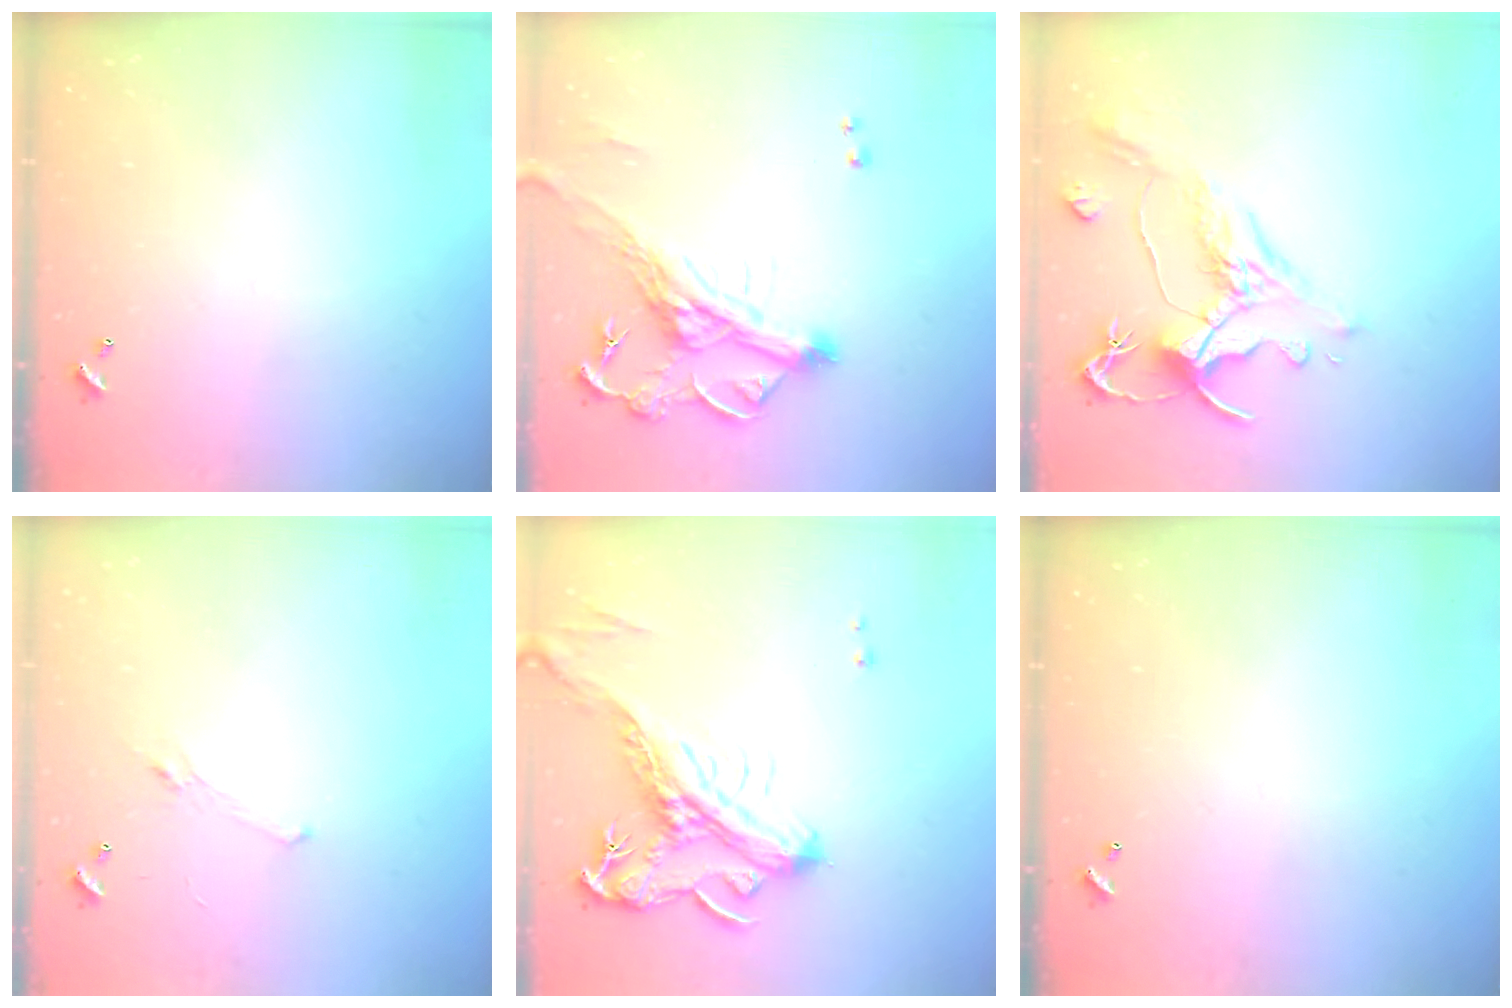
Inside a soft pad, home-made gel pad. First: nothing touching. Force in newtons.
{"total": 5.2, "press": 4.8, "slide": 1.8}
{"total": 1.6, "press": 0.4, "slide": 1.6}
{"total": 1.2, "press": 0.8, "slide": 0.9}
{"total": 4.7, "press": 4.5, "slide": 1.3}
{"total": 0.0}